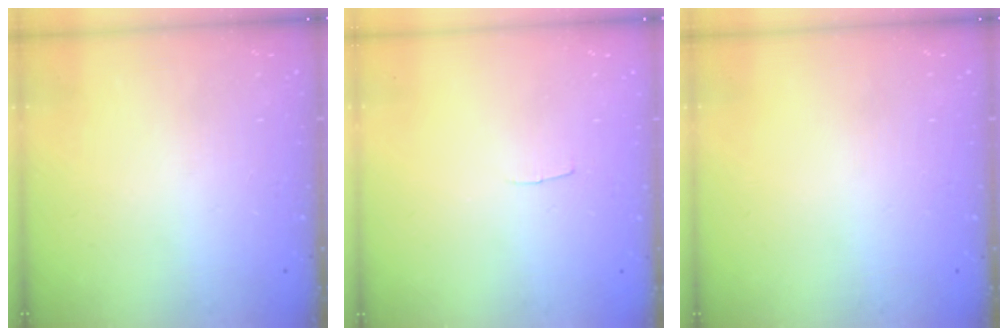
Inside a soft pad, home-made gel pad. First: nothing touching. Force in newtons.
{"total": 2.0, "press": 2.0, "slide": 0.2}
{"total": 0.0}